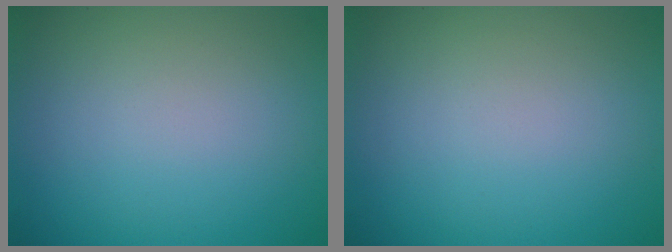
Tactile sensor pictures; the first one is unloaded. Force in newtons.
{"total": 0.0}